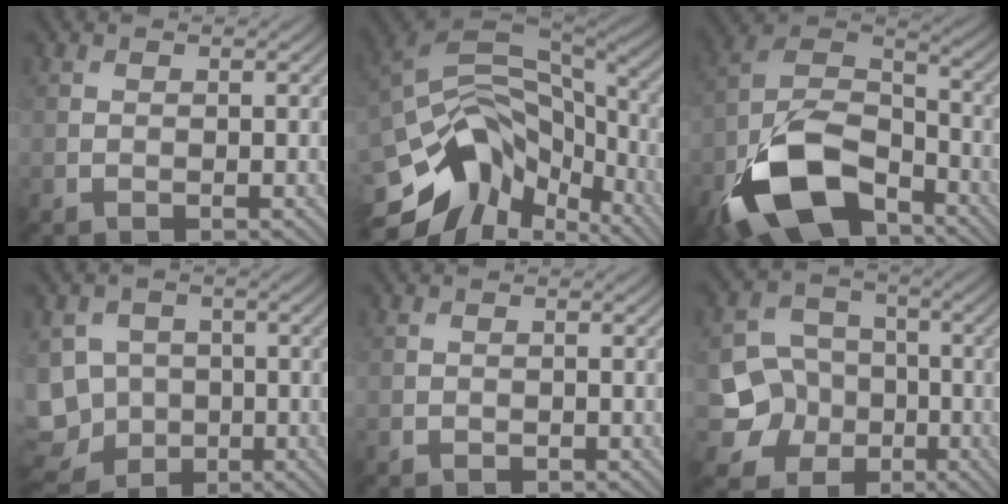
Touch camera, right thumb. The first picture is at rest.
{"total": 15.8, "force": [-5.9, 10.4, 10.3], "torque": [-0.236, -0.025, -0.099]}
{"total": 16.9, "force": [-9.2, 9.1, 10.8], "torque": [-0.243, -0.040, -0.183]}
{"total": 9.8, "force": [-1.9, 8.7, 4.2], "torque": [-0.129, -0.023, -0.049]}
{"total": 0.0}
{"total": 8.1, "force": [-2.2, 7.3, 2.8], "torque": [-0.068, -0.017, -0.064]}